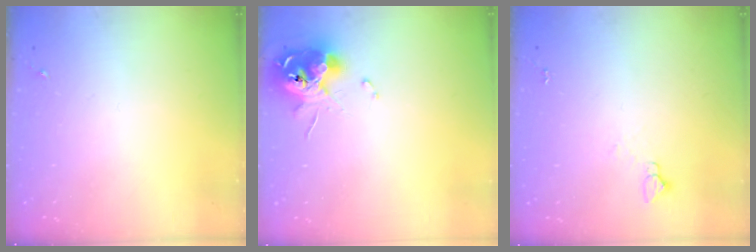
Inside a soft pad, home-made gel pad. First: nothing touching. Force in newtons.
{"total": 12.4, "press": 12.2, "slide": 1.6}
{"total": 3.1, "press": 3.1, "slide": 0.3}